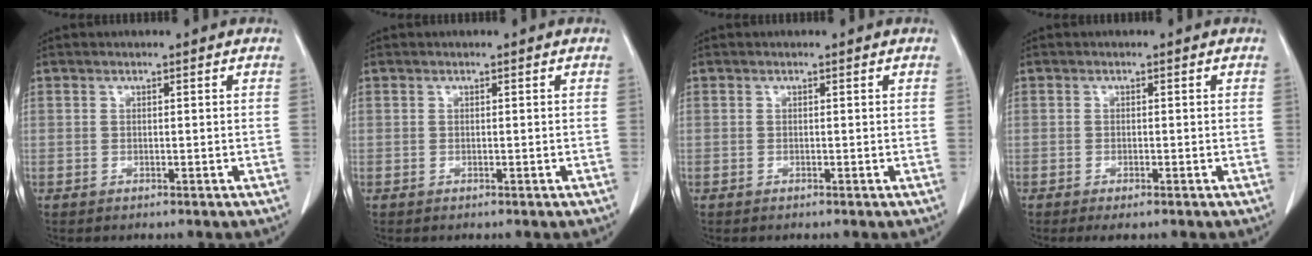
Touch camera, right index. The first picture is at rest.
{"total": 0.0}
{"total": 0.0}
{"total": 1.6, "force": [-1.1, 0.2, 1.2], "torque": [-0.021, -0.005, -0.015]}